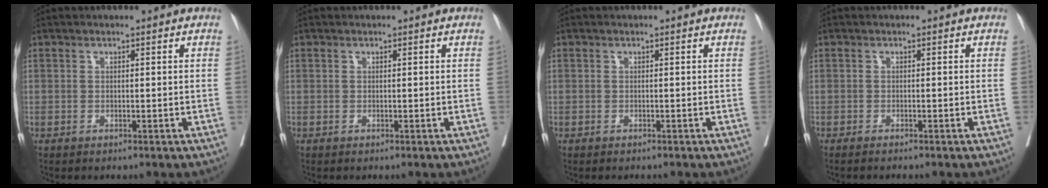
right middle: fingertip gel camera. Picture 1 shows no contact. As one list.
[{"total": 0.0}, {"total": 1.1, "force": [-1.0, 0.3, 0.2], "torque": [-0.007, -0.002, -0.016]}, {"total": 2.1, "force": [-1.8, -0.1, 1.0], "torque": [-0.013, 0.000, -0.023]}]